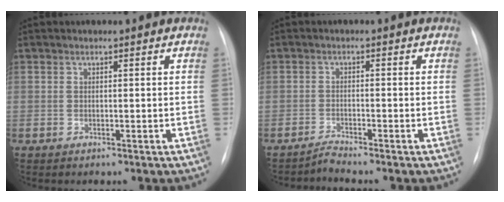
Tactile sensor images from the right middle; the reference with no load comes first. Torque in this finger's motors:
{"motor_torque": [-0.35, -0.33, -0.06, -0.01]}